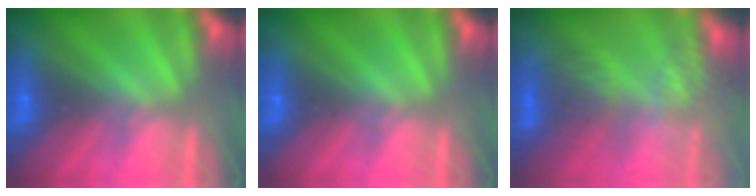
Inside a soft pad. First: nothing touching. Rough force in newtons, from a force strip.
{"total": 0.0}
{"total": 4.9}